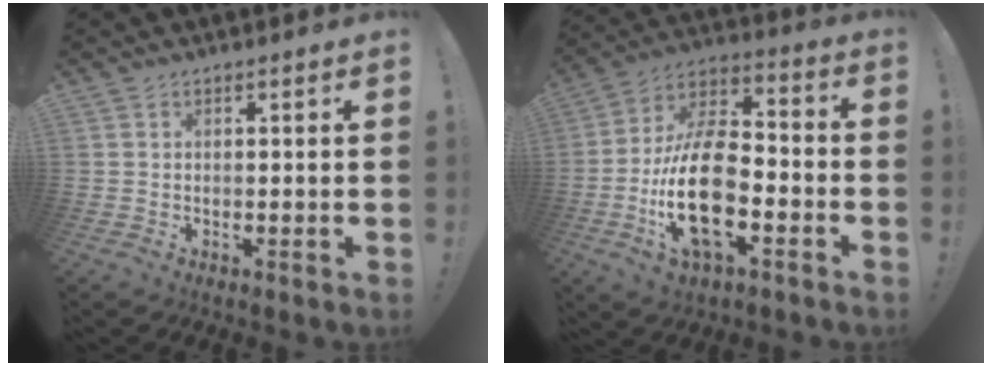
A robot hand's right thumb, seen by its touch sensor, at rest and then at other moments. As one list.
[{"total": 20.8, "force": [-5.8, 10.8, 16.8], "torque": [-0.332, 0.024, -0.094]}]